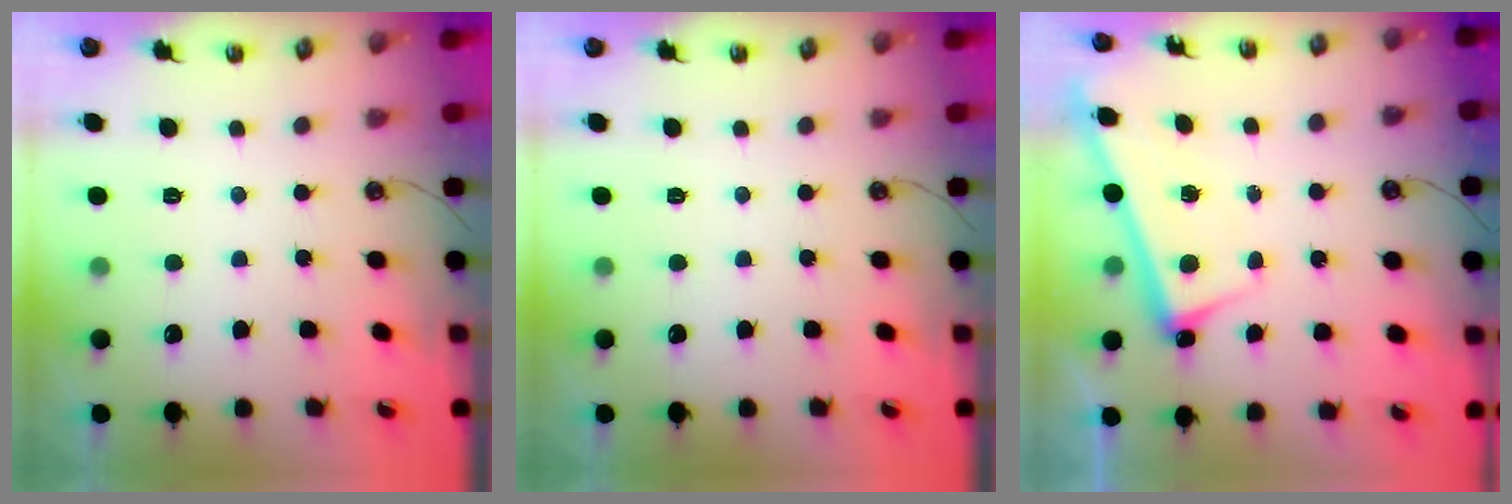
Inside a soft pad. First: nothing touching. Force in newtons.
{"total": 0.0}
{"total": 2.5, "press": 2.4, "slide": 0.7}